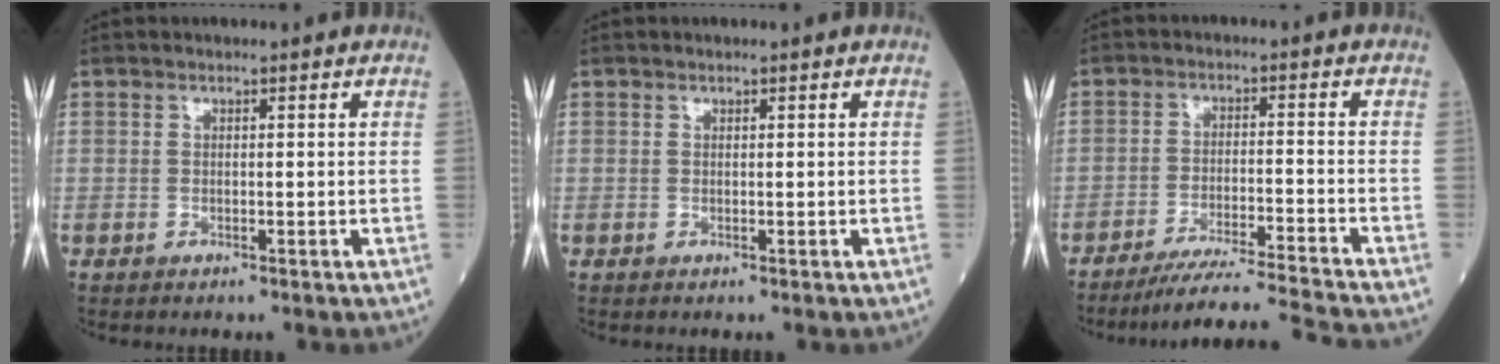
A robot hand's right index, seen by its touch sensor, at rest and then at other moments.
{"total": 0.0}
{"total": 11.7, "force": [-10.8, -2.3, 3.7], "torque": [-0.048, -0.015, -0.180]}